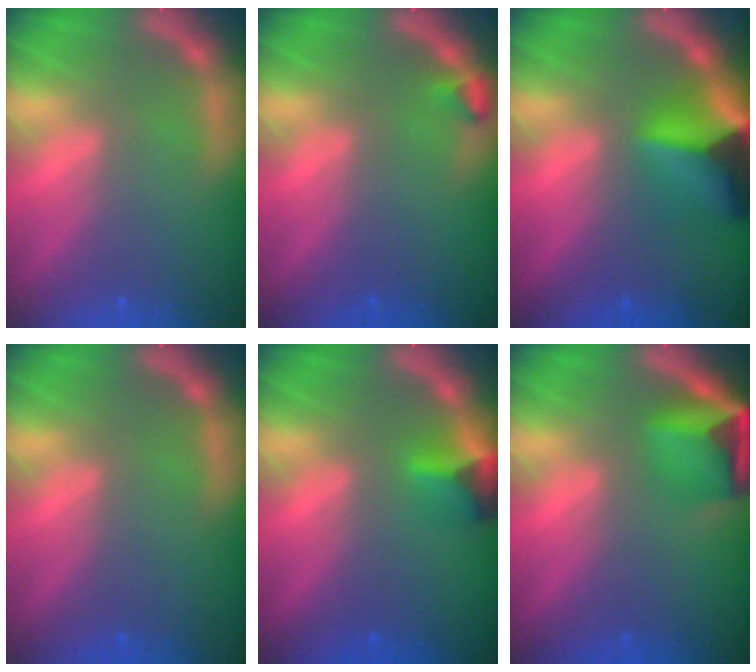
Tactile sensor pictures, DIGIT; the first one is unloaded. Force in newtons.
{"total": 0.9}
{"total": 8.4}
{"total": 0.0}
{"total": 2.9}
{"total": 6.0}